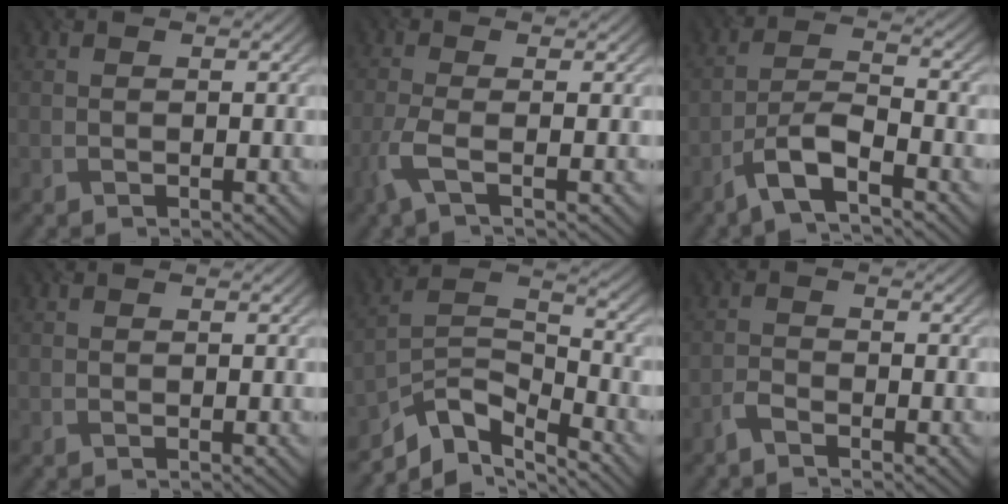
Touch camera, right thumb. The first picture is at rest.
{"total": 3.4, "force": [-1.5, 0.6, 3.0], "torque": [-0.071, 0.001, -0.043]}
{"total": 6.3, "force": [-4.2, 1.5, 4.5], "torque": [-0.089, 0.003, -0.089]}
{"total": 0.0}
{"total": 8.5, "force": [-6.4, 3.1, 4.6], "torque": [-0.079, -0.007, -0.139]}
{"total": 1.8, "force": [-1.5, 0.3, 0.8], "torque": [-0.020, 0.000, -0.039]}